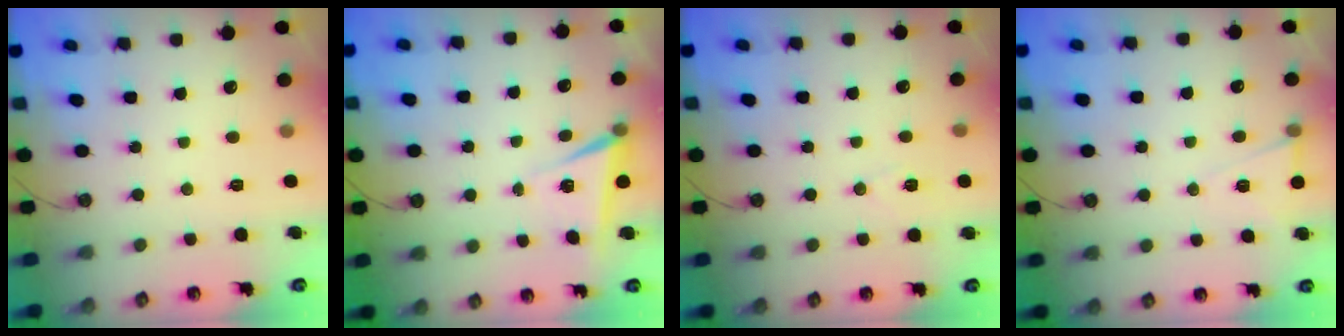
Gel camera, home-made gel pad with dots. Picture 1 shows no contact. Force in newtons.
{"total": 5.9, "press": 4.4, "slide": 3.8}
{"total": 6.0, "press": 4.0, "slide": 4.4}
{"total": 6.3, "press": 4.4, "slide": 4.6}